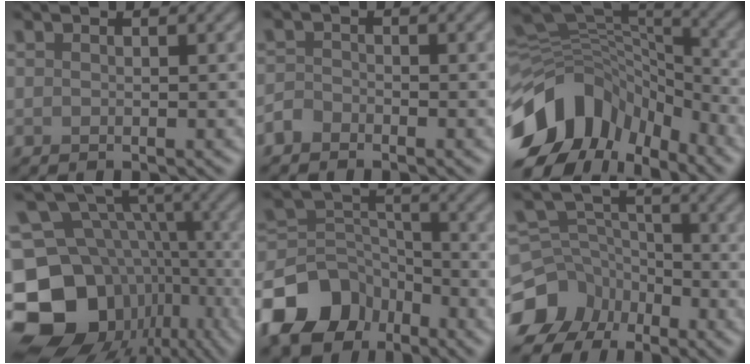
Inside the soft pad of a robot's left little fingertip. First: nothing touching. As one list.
[{"total": 1.5, "force": [-1.2, 0.8, 0.2], "torque": [-0.001, 0.003, -0.030]}, {"total": 12.0, "force": [-6.4, 8.0, 6.4], "torque": [-0.125, 0.015, -0.121]}, {"total": 16.2, "force": [-4.8, 12.9, 8.5], "torque": [-0.179, 0.007, -0.057]}, {"total": 10.5, "force": [-7.0, 6.8, 3.9], "torque": [-0.070, 0.008, -0.137]}, {"total": 11.7, "force": [-7.3, 8.9, 2.2], "torque": [-0.053, -0.032, -0.135]}]